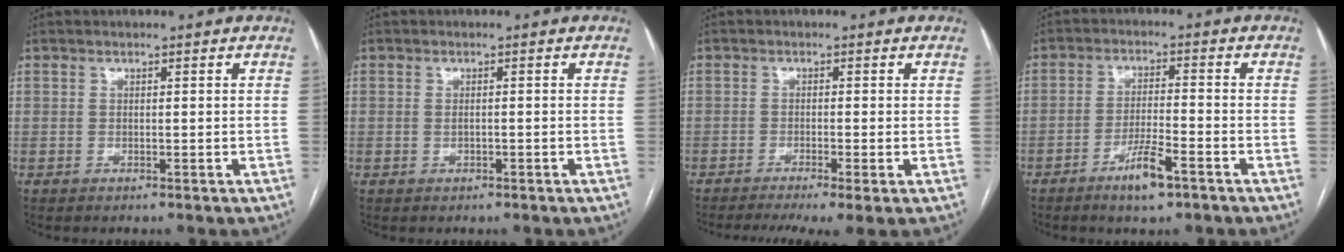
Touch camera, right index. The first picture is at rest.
{"total": 0.7, "force": [-0.1, 0.3, 0.6], "torque": [-0.016, -0.001, -0.001]}
{"total": 6.4, "force": [-4.2, 0.5, 4.8], "torque": [-0.078, -0.010, -0.070]}
{"total": 5.8, "force": [-3.6, 0.8, 4.5], "torque": [-0.088, -0.005, -0.063]}